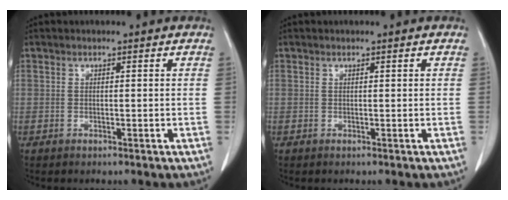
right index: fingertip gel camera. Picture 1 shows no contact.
{"total": 0.0}